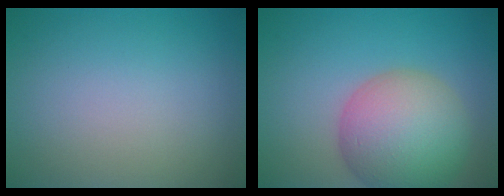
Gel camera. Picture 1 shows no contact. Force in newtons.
{"total": 9.0, "press": 9.0, "slide": 0.5}